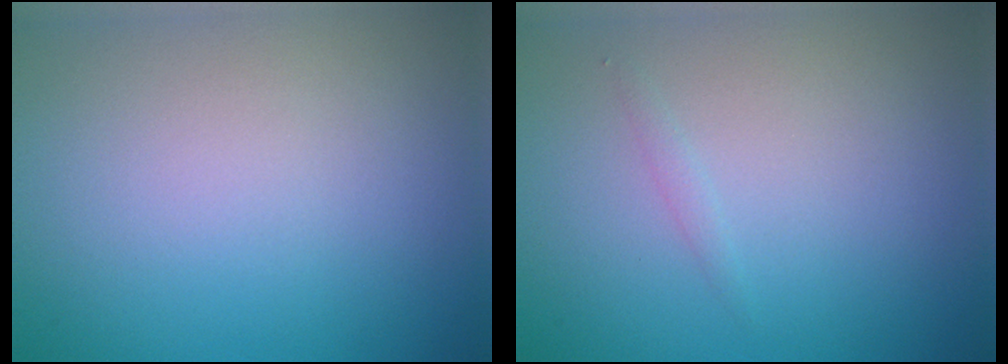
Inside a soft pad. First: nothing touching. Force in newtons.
{"total": 0.6, "press": 0.6, "slide": 0.0}